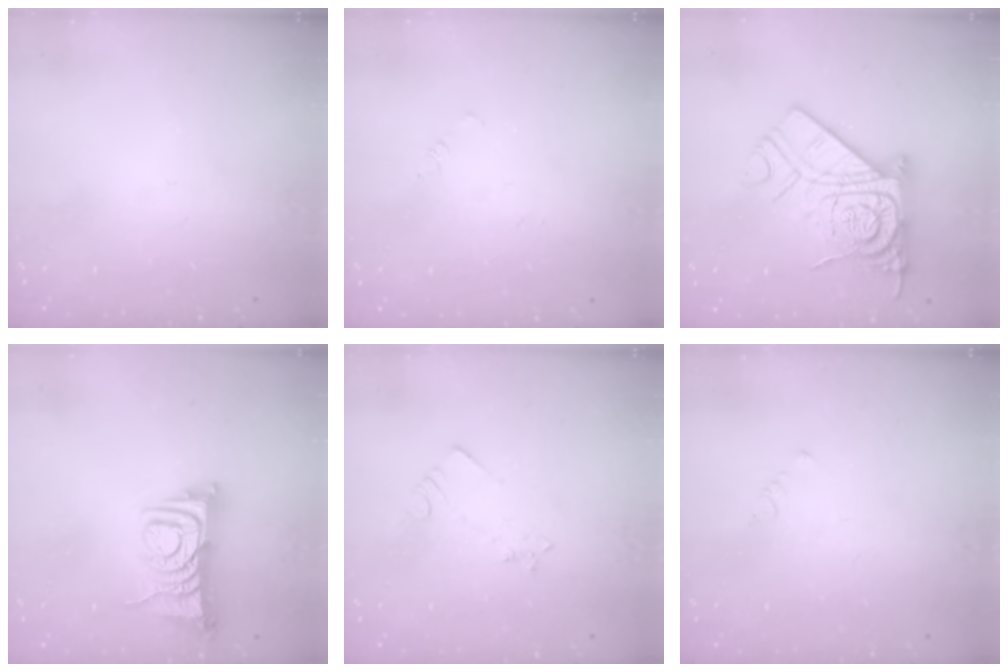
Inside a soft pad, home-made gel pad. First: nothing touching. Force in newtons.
{"total": 1.4, "press": 1.3, "slide": 0.3}
{"total": 19.7, "press": 19.6, "slide": 1.7}
{"total": 9.0, "press": 8.9, "slide": 1.0}
{"total": 2.5, "press": 2.5, "slide": 0.3}
{"total": 0.7, "press": 0.6, "slide": 0.2}